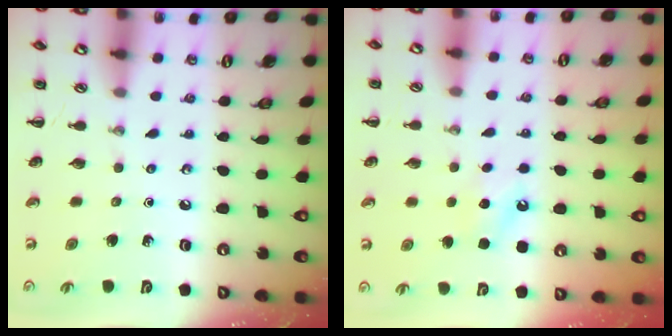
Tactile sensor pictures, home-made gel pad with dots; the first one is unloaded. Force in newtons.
{"total": 6.9, "press": 6.7, "slide": 1.6}